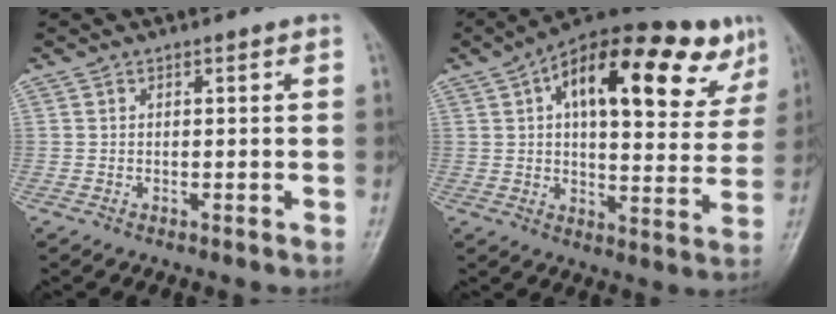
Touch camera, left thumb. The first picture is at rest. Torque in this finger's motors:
{"motor_torque": [0.78, 0.84, 1.60, -1.17, 0.15]}